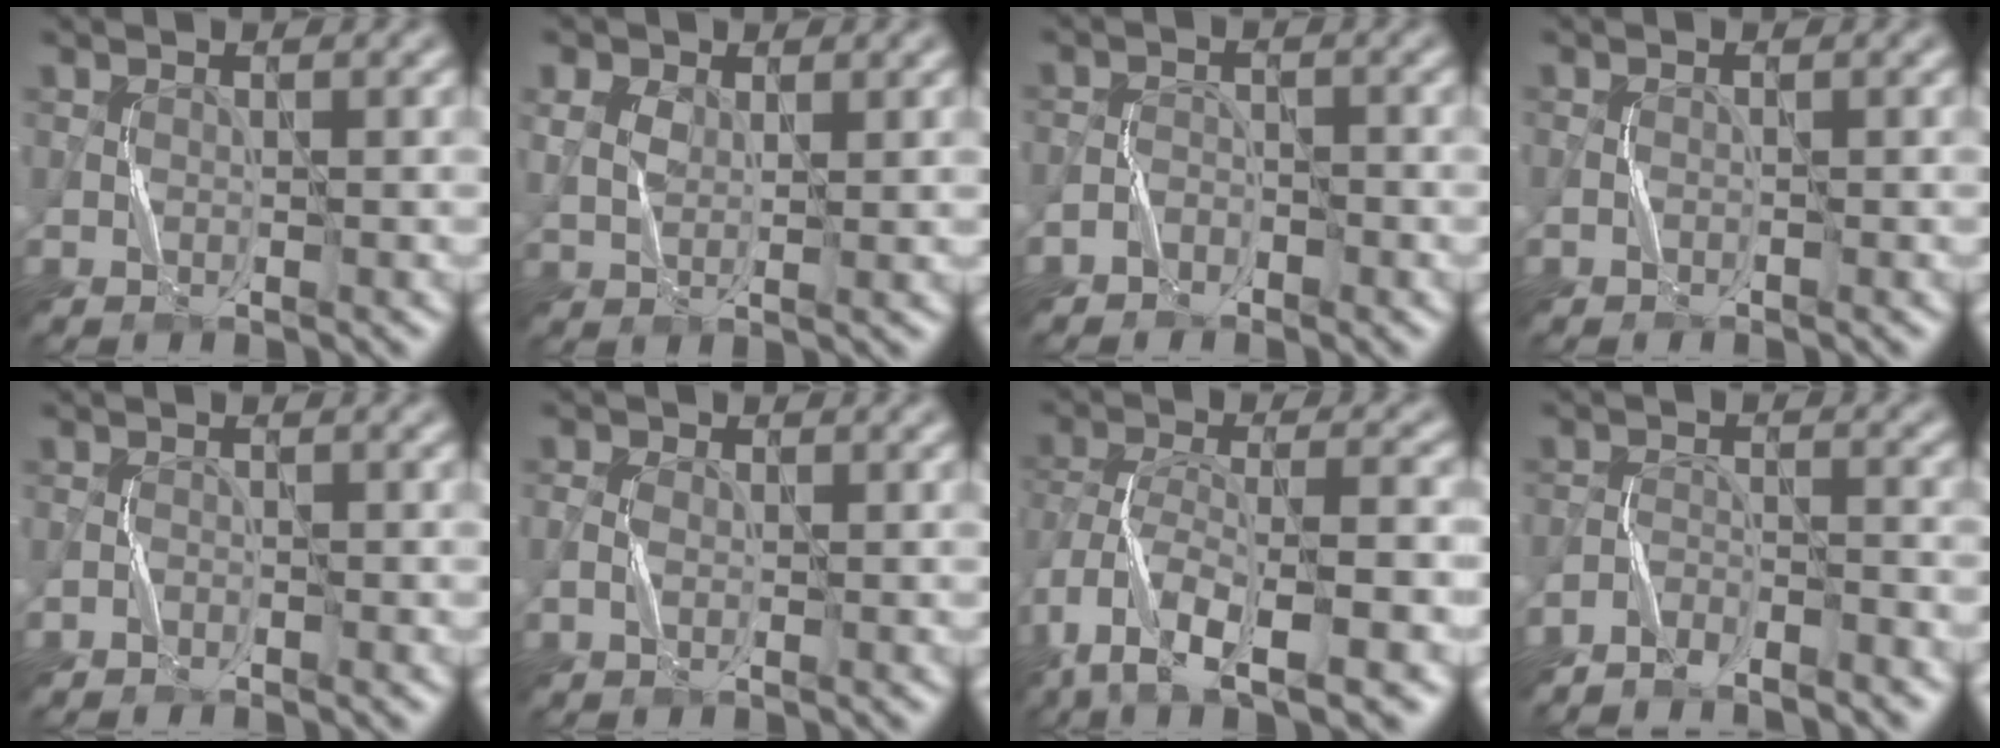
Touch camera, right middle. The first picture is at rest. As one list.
[{"total": 2.7, "force": [1.2, 1.6, 1.8], "torque": [-0.038, -0.001, 0.021]}, {"total": 1.5, "force": [-1.2, 0.8, 0.4], "torque": [-0.004, 0.008, -0.027]}, {"total": 0.5, "force": [-0.4, 0.2, 0.3], "torque": [-0.007, 0.003, -0.008]}, {"total": 0.8, "force": [-0.7, 0.3, 0.2], "torque": [-0.002, 0.004, -0.014]}, {"total": 1.6, "force": [-0.3, 1.1, 1.1], "torque": [-0.025, 0.005, -0.010]}, {"total": 11.1, "force": [-6.4, 4.0, 8.2], "torque": [-0.160, 0.000, -0.113]}, {"total": 3.4, "force": [-3.3, 0.7, 0.8], "torque": [-0.017, 0.003, -0.067]}]